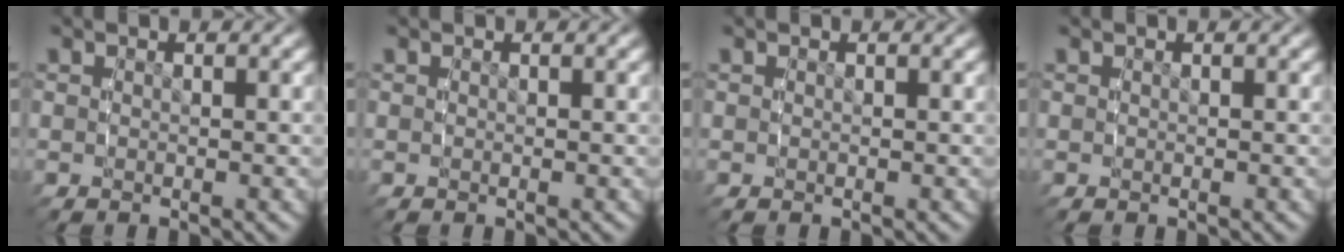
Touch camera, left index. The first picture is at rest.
{"total": 0.0}
{"total": 0.0}
{"total": 0.0}